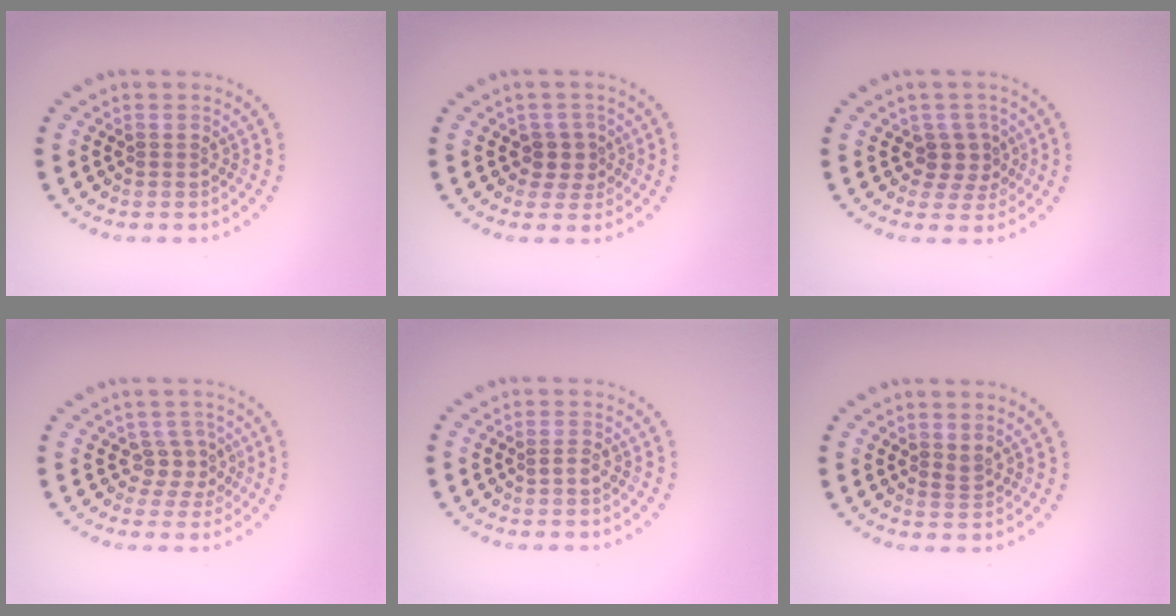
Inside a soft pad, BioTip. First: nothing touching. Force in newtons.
{"total": 2.1, "press": 1.7, "slide": 1.2}
{"total": 2.6, "press": 2.0, "slide": 1.6}
{"total": 2.0, "press": 1.5, "slide": 1.4}
{"total": 0.9, "press": 0.9, "slide": 0.3}
{"total": 0.9, "press": 0.7, "slide": 0.5}